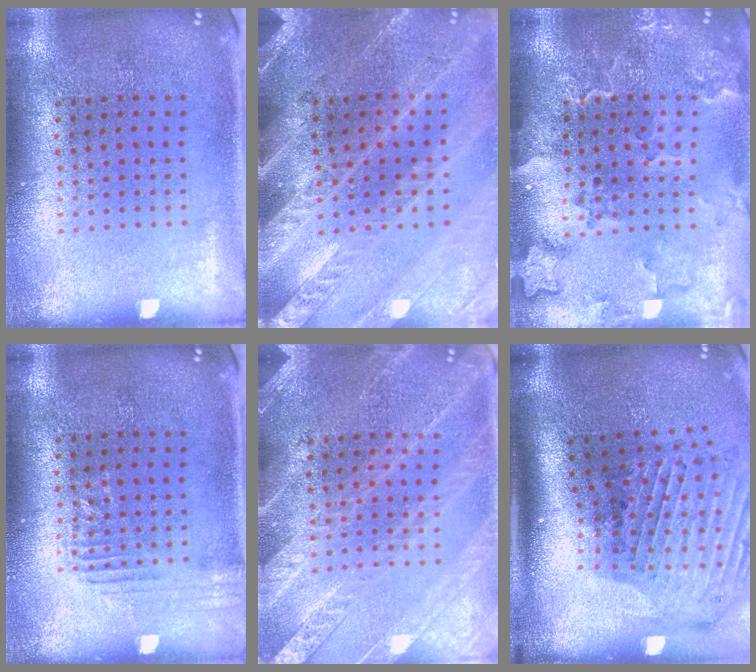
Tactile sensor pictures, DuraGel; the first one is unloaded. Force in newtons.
{"total": 2.9, "press": 2.7, "slide": 1.1}
{"total": 2.7, "press": 2.4, "slide": 1.2}
{"total": 1.3, "press": 1.3, "slide": 0.2}
{"total": 4.0, "press": 4.0, "slide": 0.5}
{"total": 2.9, "press": 2.1, "slide": 2.0}